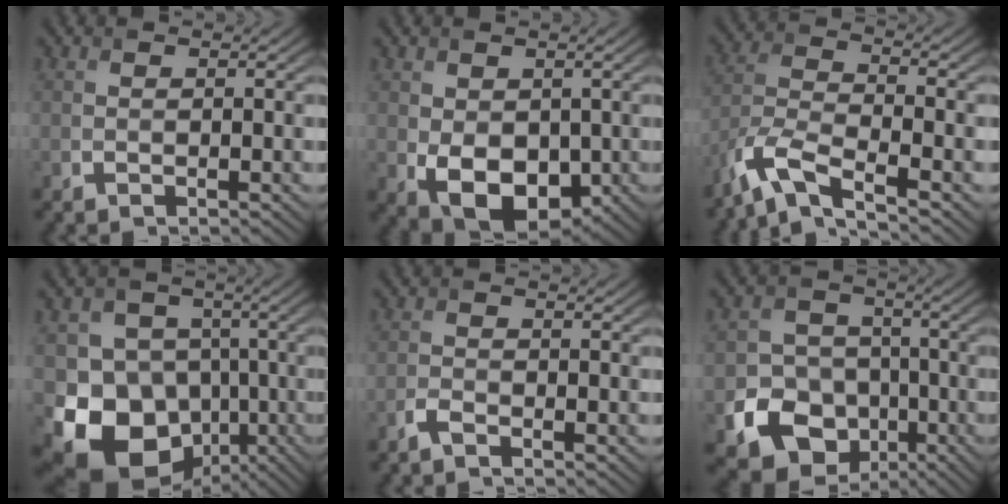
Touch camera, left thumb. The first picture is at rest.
{"total": 7.2, "force": [-1.2, 4.9, 5.2], "torque": [-0.105, -0.024, -0.013]}
{"total": 7.7, "force": [-5.6, 1.8, 5.0], "torque": [-0.111, -0.005, -0.125]}
{"total": 13.0, "force": [-4.1, 11.0, 5.6], "torque": [-0.113, -0.029, -0.091]}
{"total": 1.5, "force": [-1.3, 0.3, 0.8], "torque": [-0.021, 0.000, -0.031]}
{"total": 13.8, "force": [-6.1, 11.5, 4.5], "torque": [-0.094, -0.060, -0.117]}